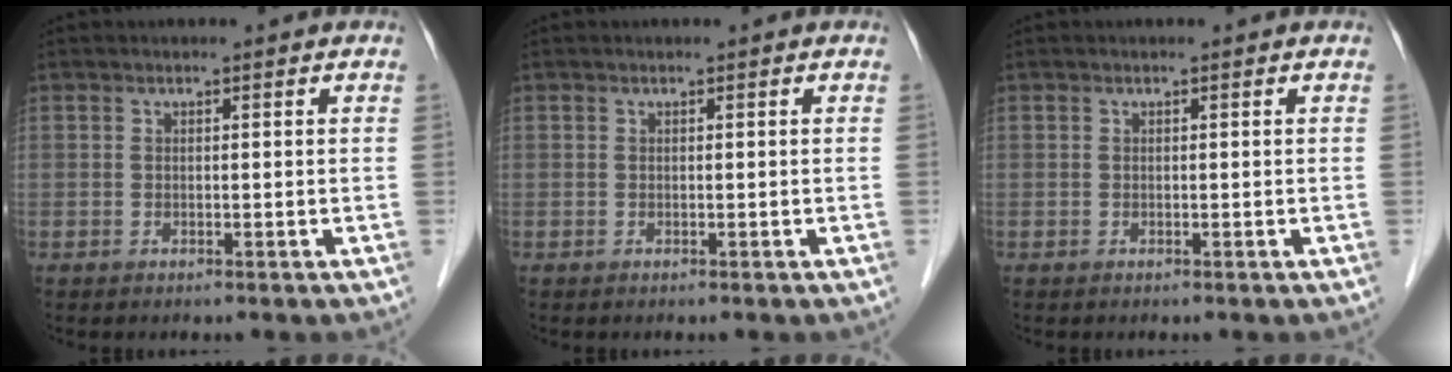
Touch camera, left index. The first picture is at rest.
{"total": 0.0}
{"total": 0.0}